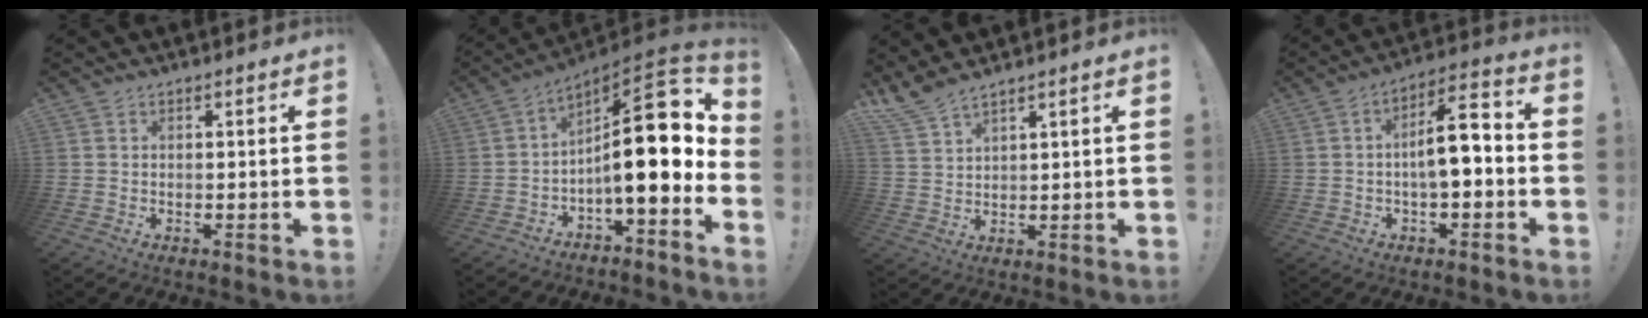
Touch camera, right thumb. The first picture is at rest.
{"total": 19.3, "force": [1.5, 6.0, 18.2], "torque": [-0.268, -0.014, 0.023]}
{"total": 5.2, "force": [4.6, 0.5, 2.3], "torque": [-0.058, -0.025, 0.089]}
{"total": 10.7, "force": [-1.3, 3.6, 10.0], "torque": [-0.143, 0.007, -0.024]}